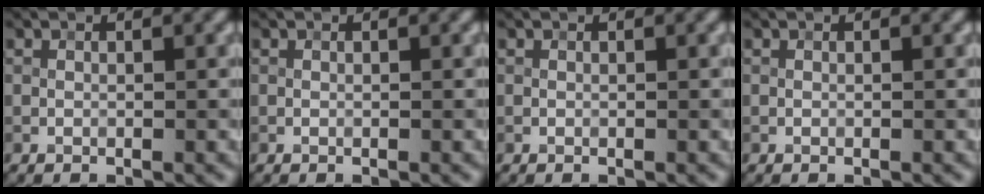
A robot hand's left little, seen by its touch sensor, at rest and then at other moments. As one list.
[{"total": 0.0}, {"total": 0.0}, {"total": 0.0}]